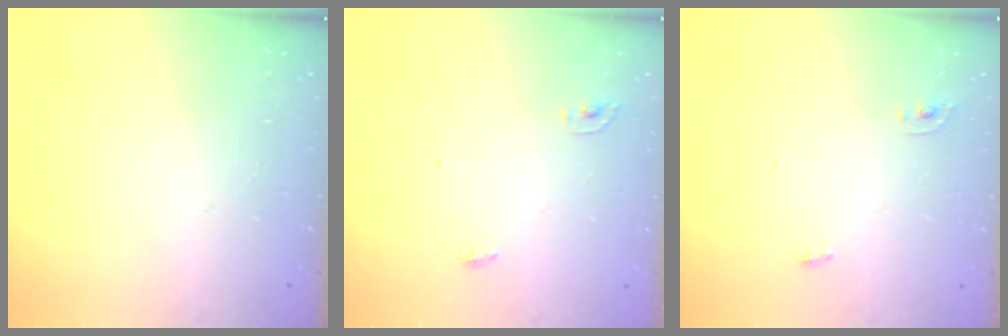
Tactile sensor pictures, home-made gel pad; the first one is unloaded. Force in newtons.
{"total": 2.8, "press": 2.8, "slide": 0.1}
{"total": 2.4, "press": 2.4, "slide": 0.2}